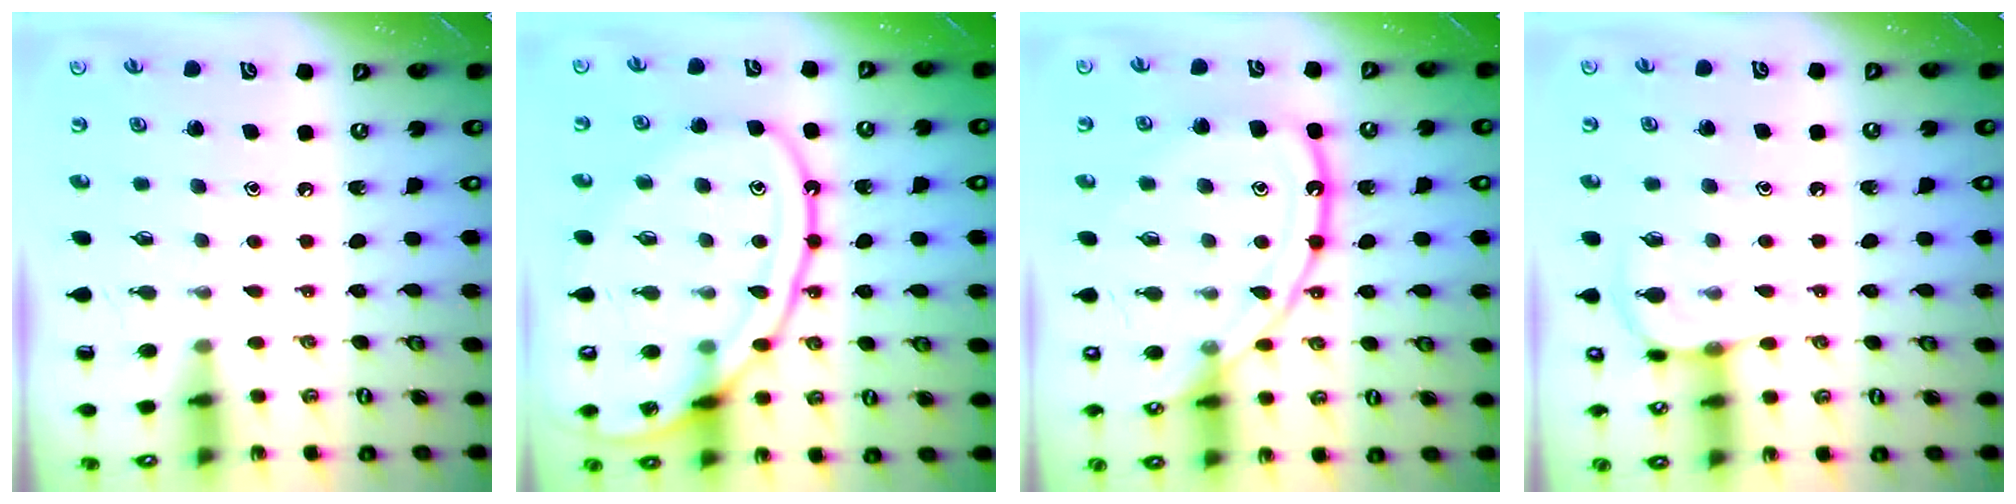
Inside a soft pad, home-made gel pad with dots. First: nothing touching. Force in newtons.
{"total": 18.2, "press": 18.2, "slide": 1.3}
{"total": 15.4, "press": 15.3, "slide": 1.4}
{"total": 6.4, "press": 6.4, "slide": 0.8}